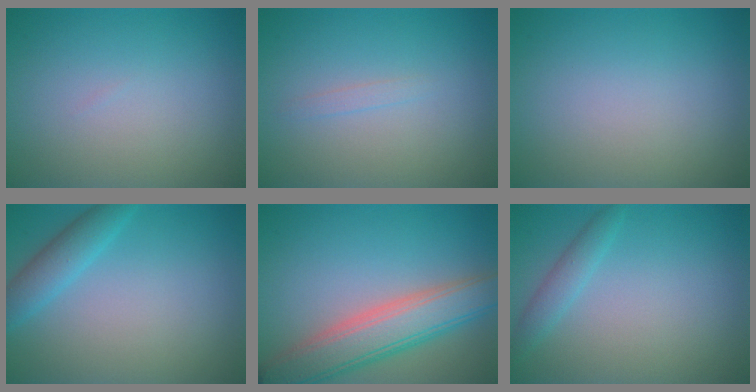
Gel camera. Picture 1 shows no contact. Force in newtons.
{"total": 0.7, "press": 0.7, "slide": 0.0}
{"total": 0.0}
{"total": 2.9, "press": 2.9, "slide": 0.2}
{"total": 6.6, "press": 6.6, "slide": 0.4}
{"total": 1.8, "press": 1.8, "slide": 0.2}